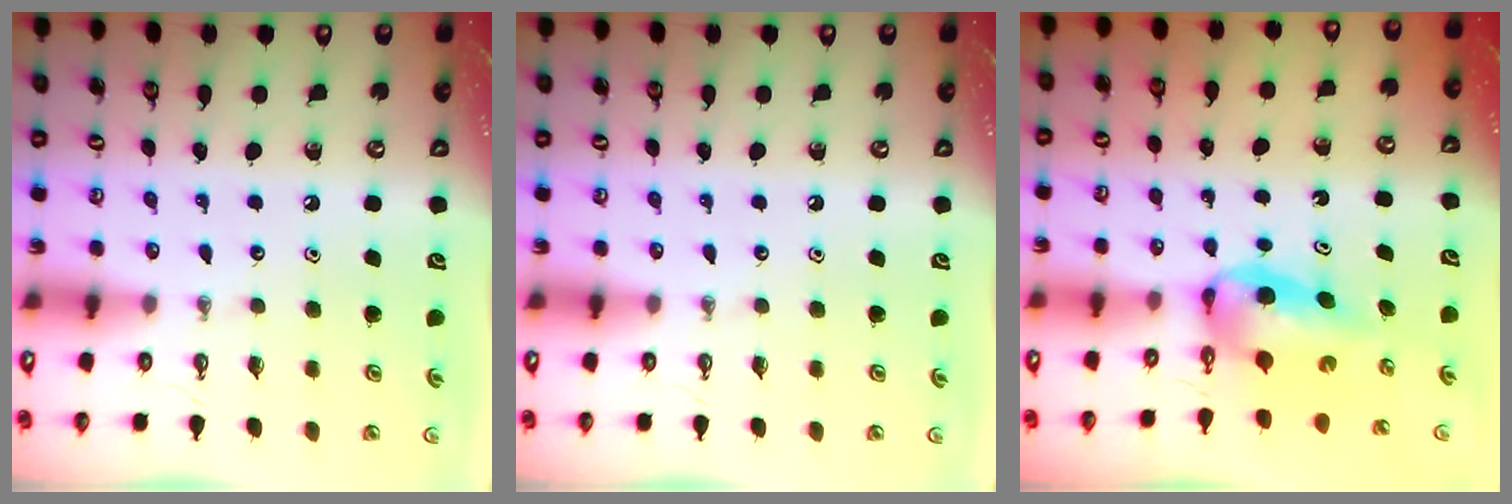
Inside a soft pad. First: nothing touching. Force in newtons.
{"total": 0.0}
{"total": 7.2, "press": 6.8, "slide": 2.4}